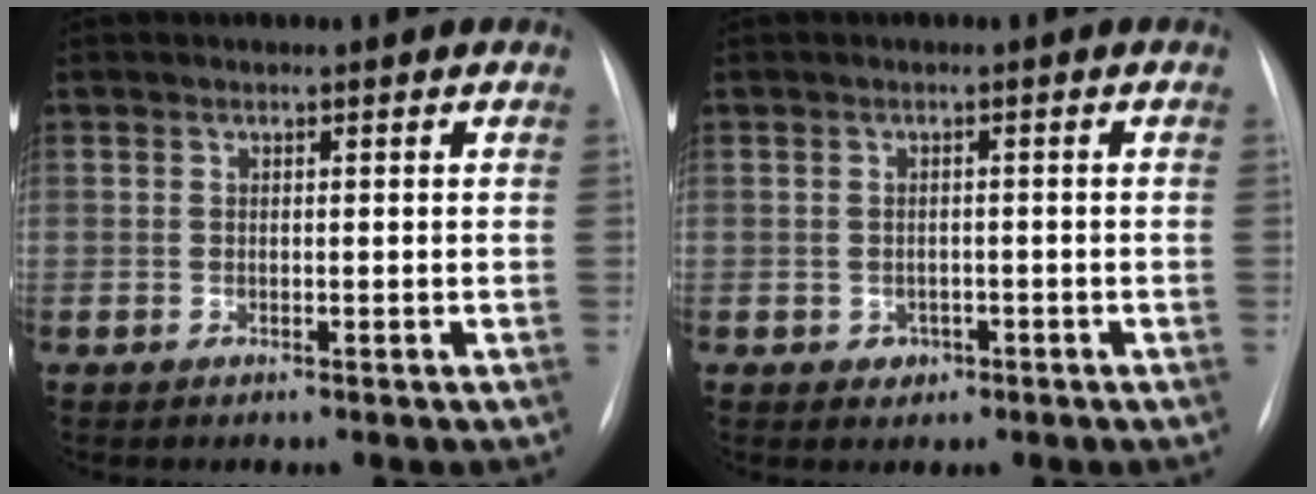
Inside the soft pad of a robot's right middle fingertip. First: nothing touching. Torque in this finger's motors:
{"motor_torque": [0.31, -0.32, 0.02, 0.00]}